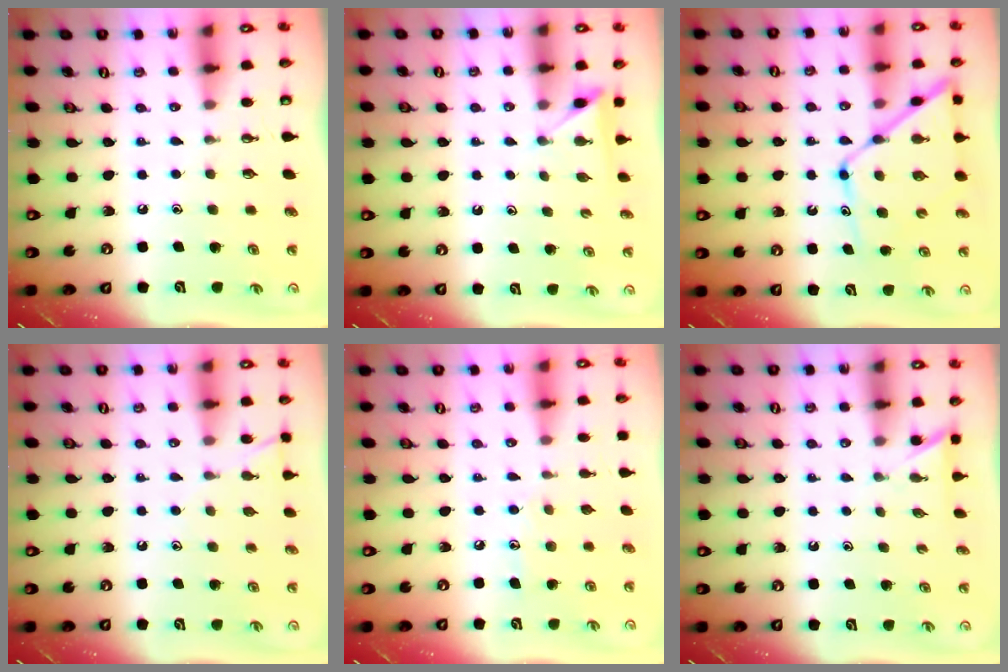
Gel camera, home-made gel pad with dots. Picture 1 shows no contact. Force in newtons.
{"total": 3.7, "press": 3.7, "slide": 0.4}
{"total": 12.3, "press": 12.2, "slide": 1.0}
{"total": 5.4, "press": 5.3, "slide": 0.6}
{"total": 7.3, "press": 7.3, "slide": 0.0}
{"total": 2.3, "press": 2.3, "slide": 0.2}